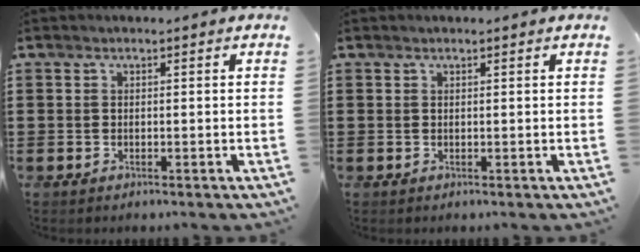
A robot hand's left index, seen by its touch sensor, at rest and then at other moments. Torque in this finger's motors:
{"motor_torque": [-0.09, 0.09, 0.04, 0.00]}